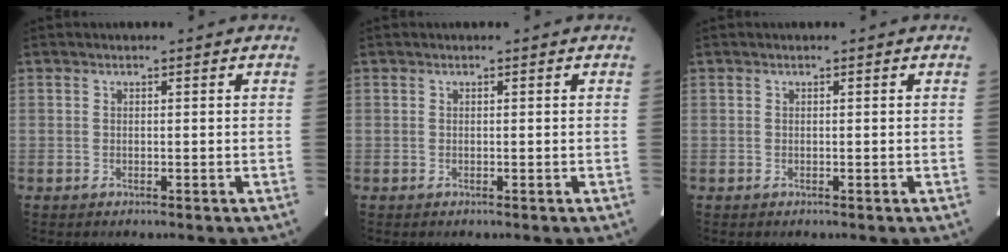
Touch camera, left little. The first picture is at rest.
{"total": 0.0}
{"total": 0.0}